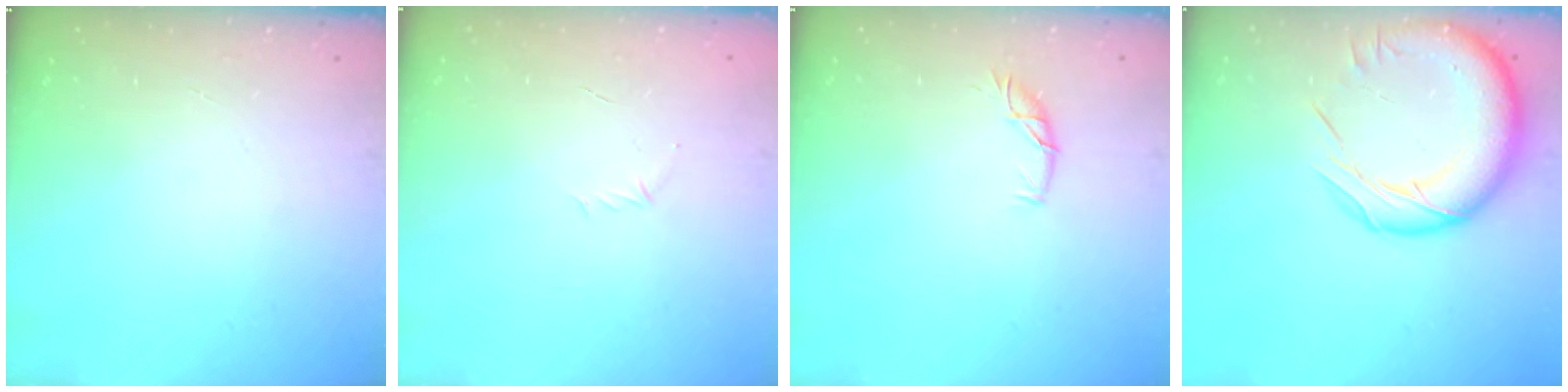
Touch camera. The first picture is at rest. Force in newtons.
{"total": 2.9, "press": 2.8, "slide": 0.7}
{"total": 6.1, "press": 6.1, "slide": 0.6}
{"total": 18.5, "press": 18.2, "slide": 3.6}